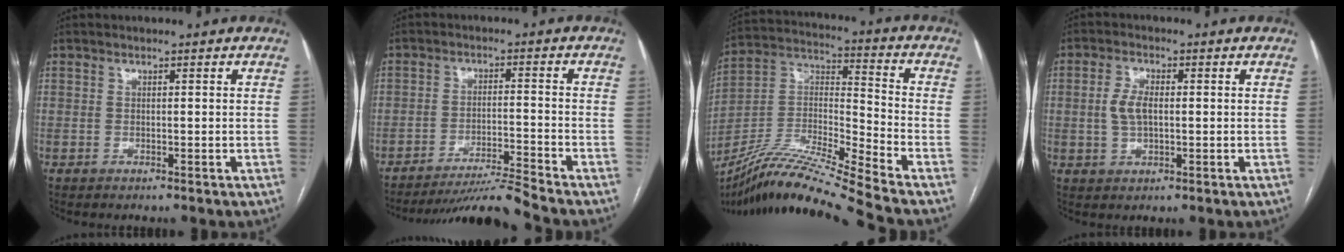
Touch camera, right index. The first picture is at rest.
{"total": 7.8, "force": [-7.0, -3.3, 0.8], "torque": [-0.015, -0.008, -0.126]}
{"total": 19.1, "force": [-16.6, -2.4, 9.1], "torque": [-0.188, 0.001, -0.305]}
{"total": 4.4, "force": [0.1, 2.1, 3.8], "torque": [-0.084, 0.006, 0.003]}